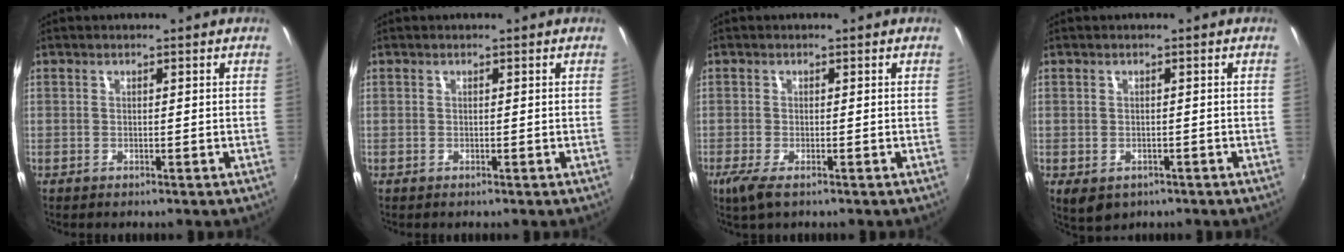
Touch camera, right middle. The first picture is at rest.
{"total": 0.0}
{"total": 3.6, "force": [-2.0, 0.6, 3.0], "torque": [-0.063, -0.014, -0.035]}
{"total": 4.6, "force": [-2.0, 3.2, 2.7], "torque": [-0.052, -0.018, -0.023]}